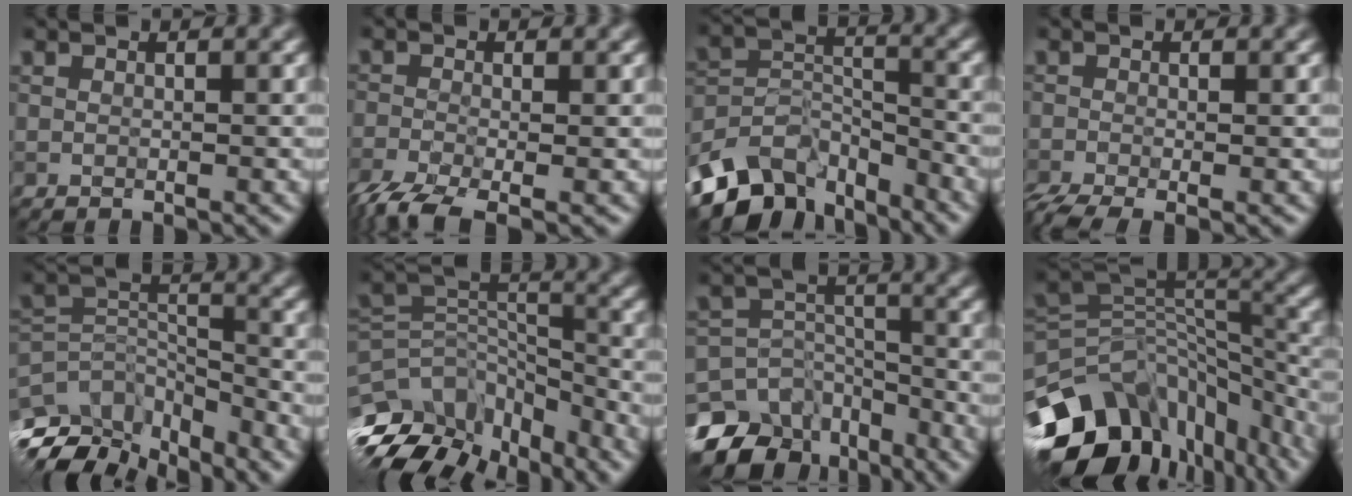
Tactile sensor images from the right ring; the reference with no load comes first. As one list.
[{"total": 5.0, "force": [-3.9, 1.1, 3.0], "torque": [-0.056, -0.008, -0.072]}, {"total": 7.9, "force": [-6.7, 3.7, 1.9], "torque": [-0.025, -0.012, -0.119]}, {"total": 3.6, "force": [-2.3, 0.9, 2.6], "torque": [-0.042, -0.008, -0.032]}, {"total": 9.5, "force": [-8.2, 3.7, 2.9], "torque": [-0.066, 0.003, -0.142]}, {"total": 12.4, "force": [-9.5, 6.4, 4.6], "torque": [-0.091, 0.025, -0.155]}, {"total": 12.0, "force": [-8.9, 7.3, 3.2], "torque": [-0.065, -0.010, -0.128]}, {"total": 14.1, "force": [-9.0, 8.3, 6.9], "torque": [-0.154, 0.013, -0.130]}]